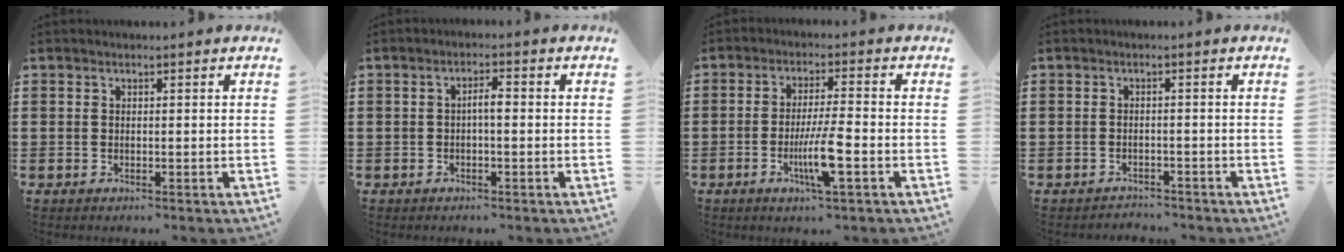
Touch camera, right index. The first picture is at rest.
{"total": 2.2, "force": [-0.3, 0.6, 2.1], "torque": [-0.039, 0.004, -0.008]}
{"total": 6.9, "force": [-2.4, 0.6, 6.4], "torque": [-0.126, -0.015, -0.046]}
{"total": 1.8, "force": [-1.7, 0.3, -0.4], "torque": [0.001, 0.003, -0.041]}